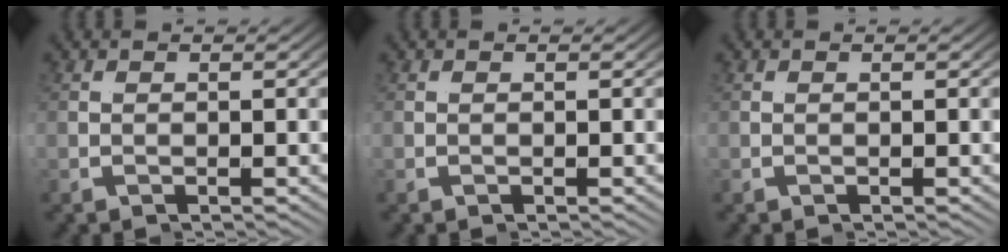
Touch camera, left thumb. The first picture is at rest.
{"total": 0.0}
{"total": 0.0}